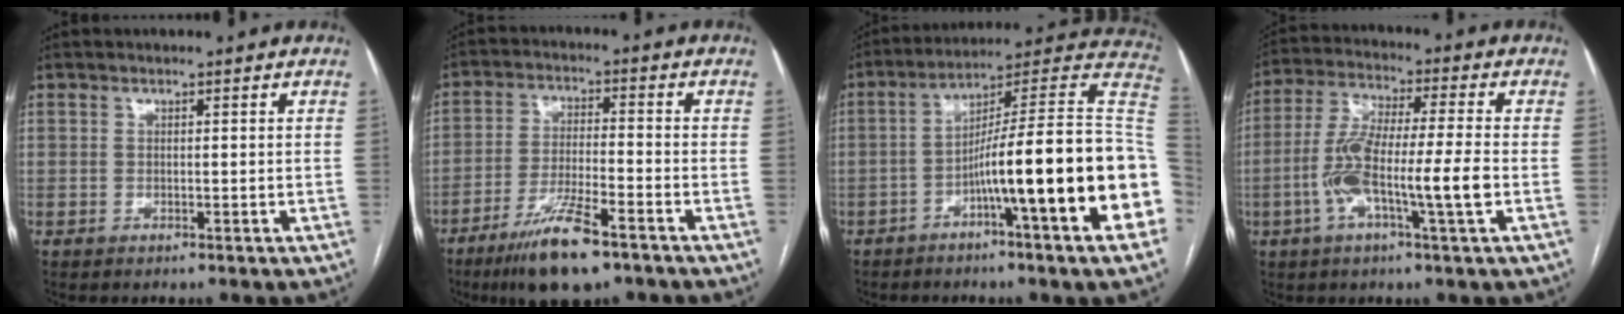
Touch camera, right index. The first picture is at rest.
{"total": 10.7, "force": [-7.0, 1.7, 7.9], "torque": [-0.153, -0.021, -0.120]}
{"total": 22.9, "force": [-5.4, 0.1, 22.2], "torque": [-0.234, 0.024, -0.087]}
{"total": 11.7, "force": [-2.9, 0.5, 11.4], "torque": [-0.226, 0.006, -0.060]}